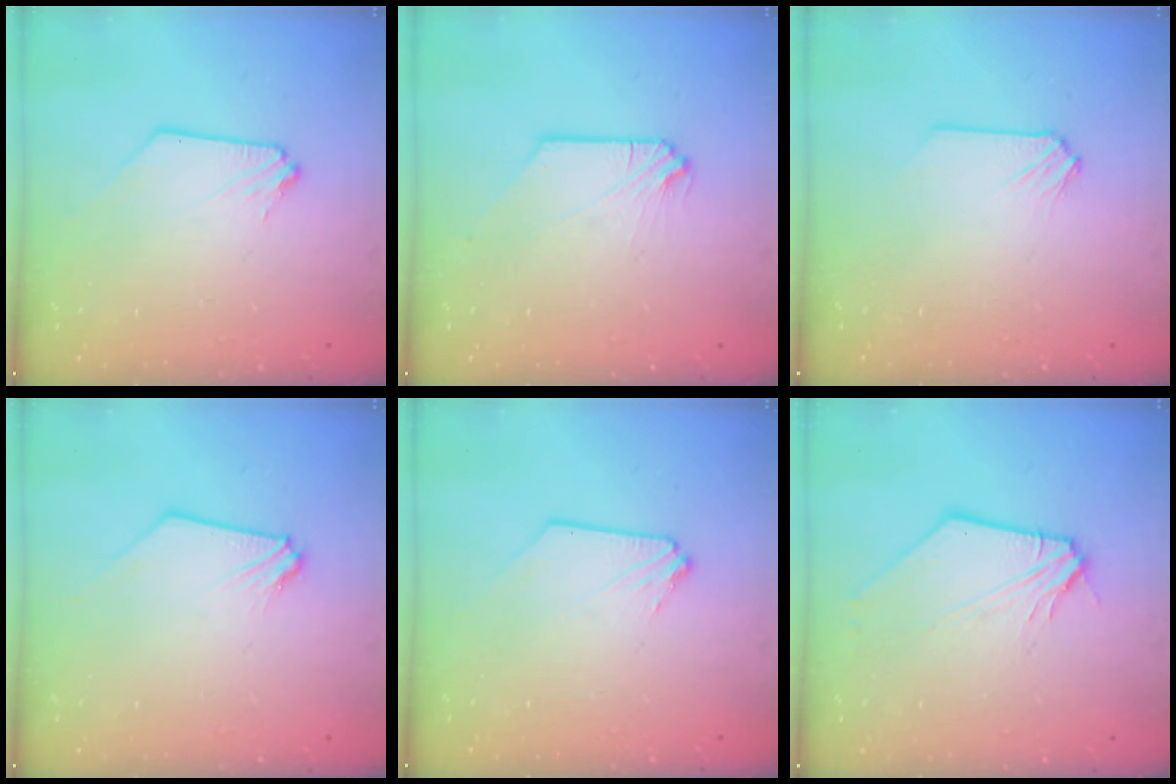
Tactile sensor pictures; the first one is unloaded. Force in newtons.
{"total": 0.0}
{"total": 0.0}
{"total": 0.7, "press": 0.7, "slide": 0.1}
{"total": 0.0}
{"total": 7.9, "press": 7.8, "slide": 1.3}